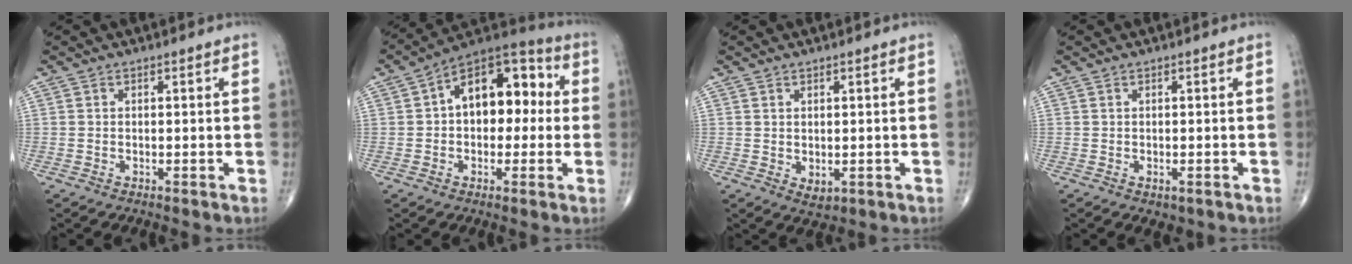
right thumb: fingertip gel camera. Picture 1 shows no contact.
{"total": 15.2, "force": [1.6, 9.3, 11.9], "torque": [-0.135, 0.044, 0.011]}
{"total": 2.2, "force": [-0.1, 1.5, 1.6], "torque": [-0.019, -0.005, 0.008]}
{"total": 1.4, "force": [-0.4, 0.9, 1.0], "torque": [-0.004, 0.002, 0.000]}